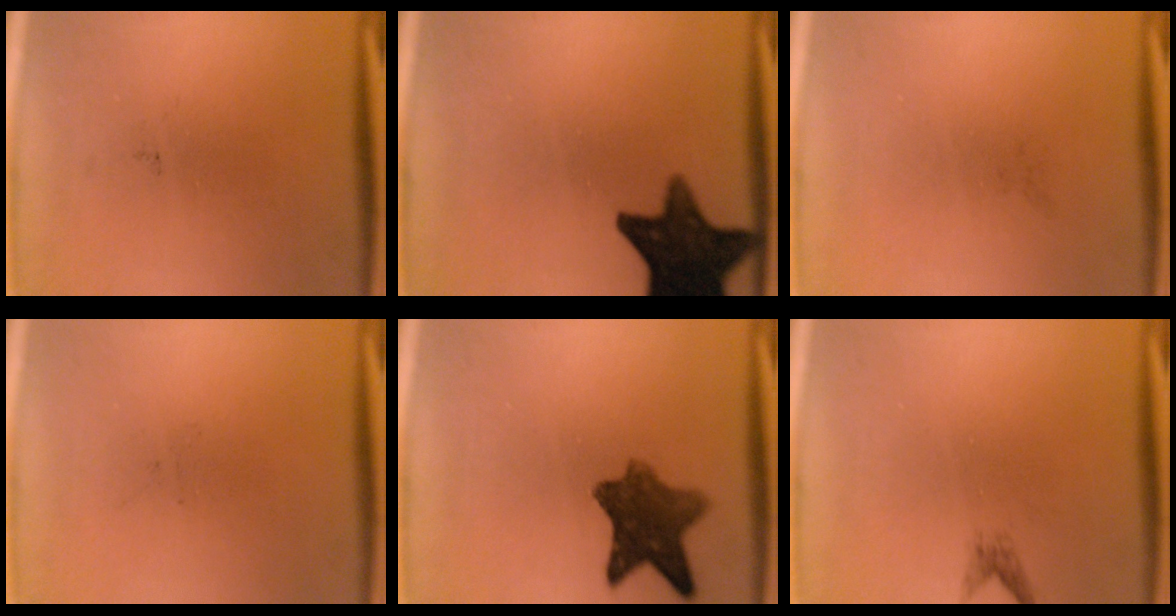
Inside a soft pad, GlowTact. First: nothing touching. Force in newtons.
{"total": 15.1}
{"total": 0.0}
{"total": 0.0}
{"total": 8.4}
{"total": 1.1}